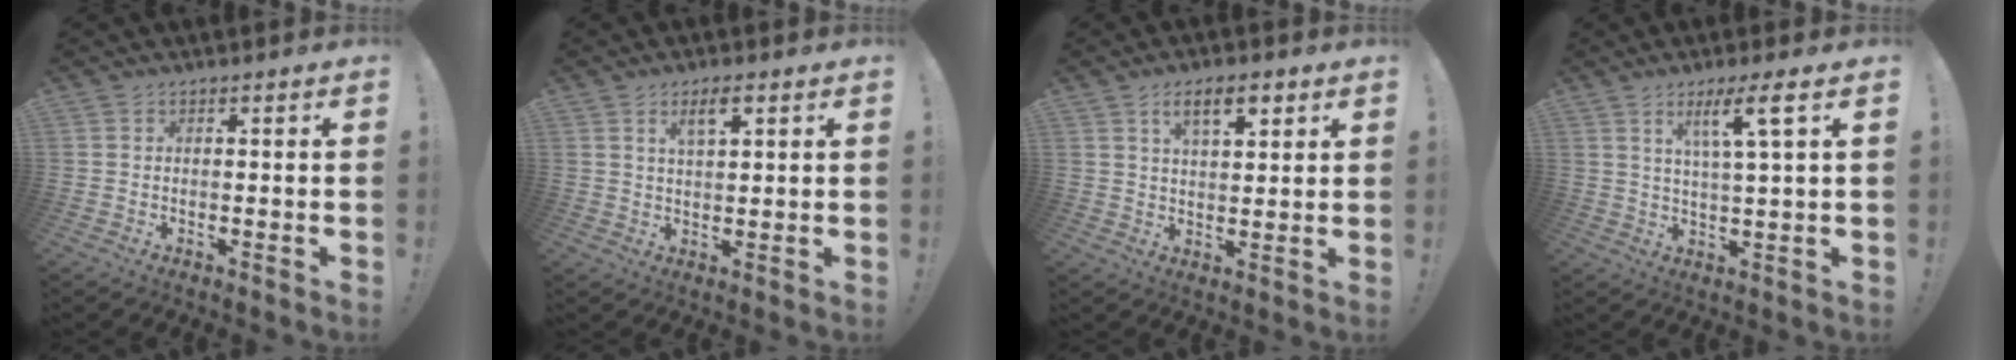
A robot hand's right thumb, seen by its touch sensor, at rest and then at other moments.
{"total": 4.8, "force": [2.5, 1.6, 3.8], "torque": [-0.061, -0.006, 0.039]}
{"total": 8.2, "force": [4.2, 3.5, 6.2], "torque": [-0.093, -0.007, 0.071]}
{"total": 8.4, "force": [3.7, 0.3, 7.5], "torque": [-0.133, -0.004, 0.053]}